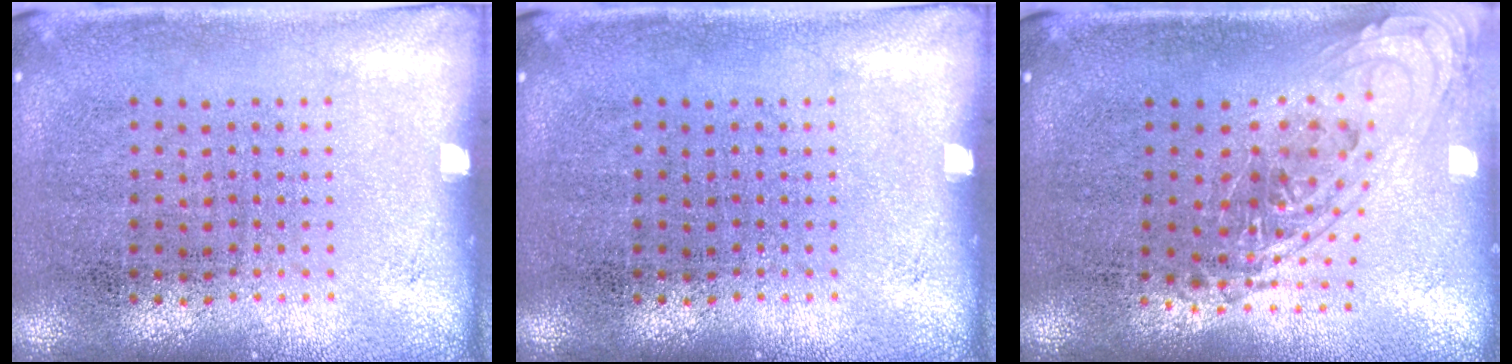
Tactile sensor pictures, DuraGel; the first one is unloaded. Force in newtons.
{"total": 0.0}
{"total": 1.1, "press": 1.0, "slide": 0.4}